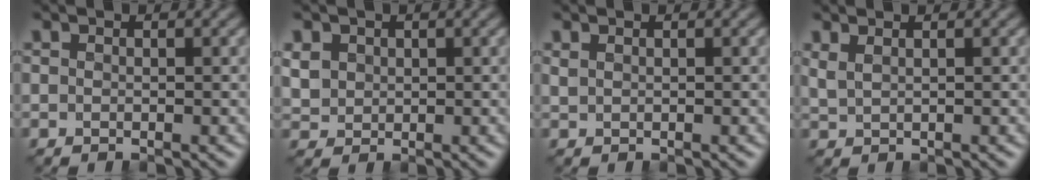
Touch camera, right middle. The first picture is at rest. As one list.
[{"total": 2.4, "force": [0.8, 2.1, 0.9], "torque": [-0.029, -0.003, 0.019]}, {"total": 0.7, "force": [0.6, 0.2, 0.3], "torque": [-0.010, 0.002, 0.015]}, {"total": 1.9, "force": [1.3, 0.8, 1.2], "torque": [-0.021, 0.001, 0.024]}]